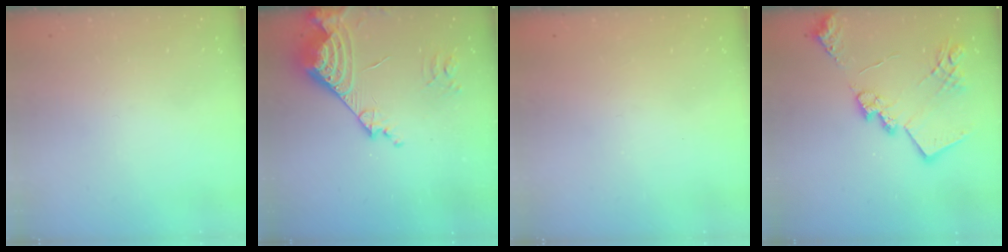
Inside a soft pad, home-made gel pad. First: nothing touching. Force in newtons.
{"total": 17.7, "press": 17.6, "slide": 2.1}
{"total": 1.5, "press": 1.3, "slide": 0.9}
{"total": 19.5, "press": 19.4, "slide": 1.7}